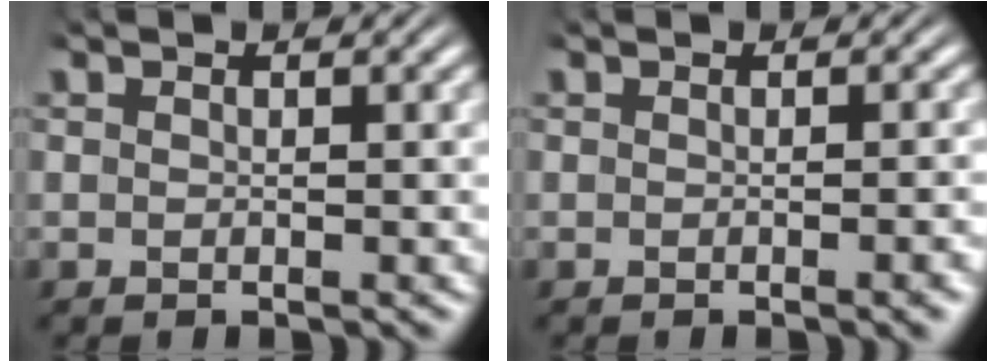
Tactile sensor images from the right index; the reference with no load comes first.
{"total": 0.8, "force": [-0.6, -0.1, 0.6], "torque": [-0.008, 0.007, -0.012]}